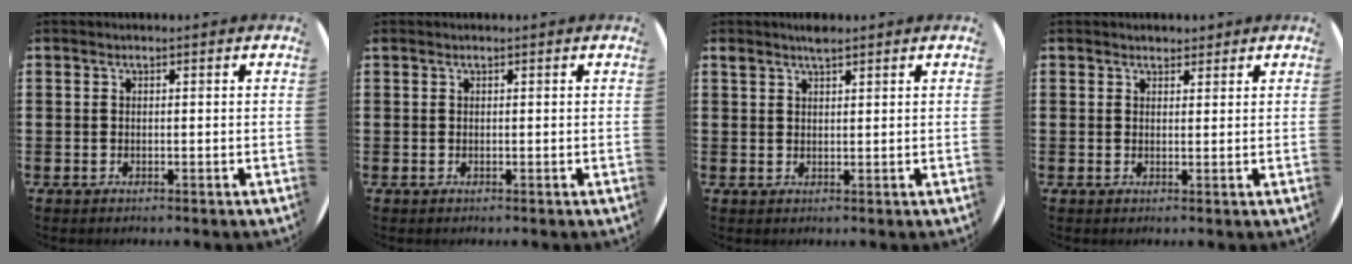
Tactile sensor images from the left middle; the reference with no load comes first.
{"total": 0.0}
{"total": 2.1, "force": [1.9, 0.5, 0.9], "torque": [-0.019, 0.004, 0.033]}
{"total": 1.7, "force": [1.6, 0.5, -0.1], "torque": [0.009, 0.000, 0.028]}